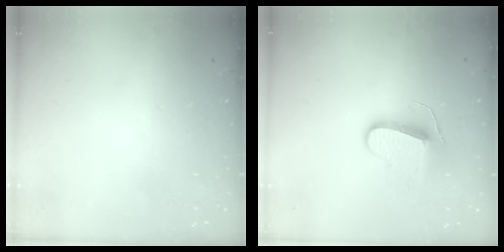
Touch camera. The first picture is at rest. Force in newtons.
{"total": 9.1, "press": 9.0, "slide": 0.6}